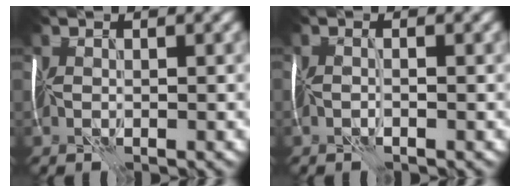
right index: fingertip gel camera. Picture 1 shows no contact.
{"total": 0.8, "force": [-0.7, -0.5, 0.0], "torque": [-0.005, -0.010, -0.012]}